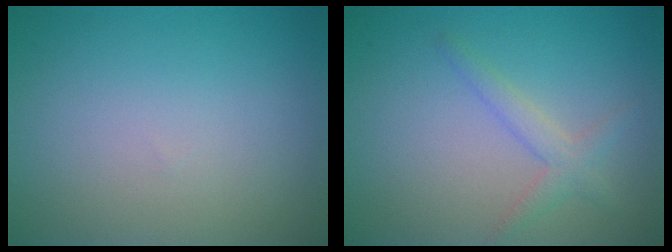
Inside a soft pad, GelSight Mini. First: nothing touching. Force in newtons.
{"total": 2.0, "press": 2.0, "slide": 0.2}